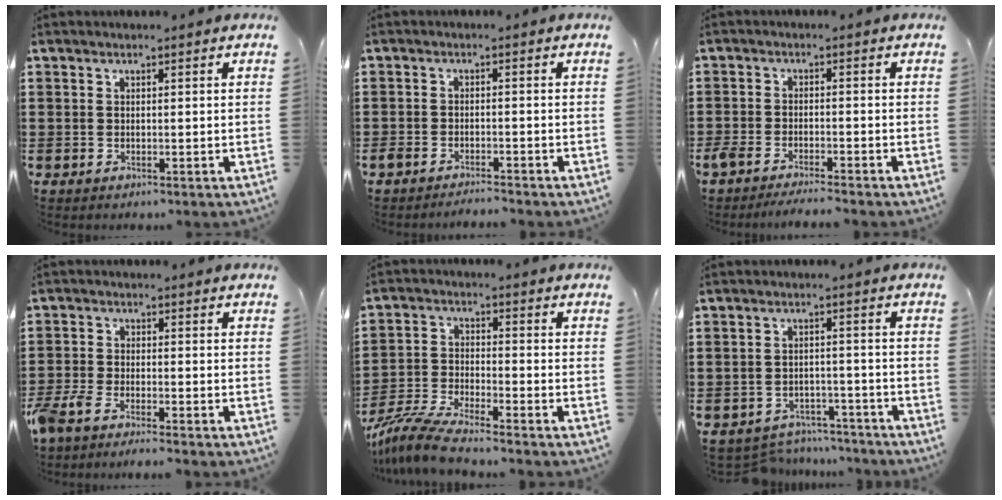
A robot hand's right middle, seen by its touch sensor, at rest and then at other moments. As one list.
[{"total": 2.2, "force": [-2.2, 0.1, 0.2], "torque": [-0.008, 0.000, -0.046]}, {"total": 3.0, "force": [-2.9, 0.2, 0.9], "torque": [-0.032, -0.005, -0.064]}, {"total": 3.9, "force": [-3.5, 0.5, 1.8], "torque": [-0.066, -0.014, -0.078]}, {"total": 6.8, "force": [-6.1, 0.2, 2.9], "torque": [-0.078, -0.011, -0.124]}, {"total": 4.3, "force": [-4.2, 0.7, 0.1], "torque": [-0.007, 0.004, -0.089]}]